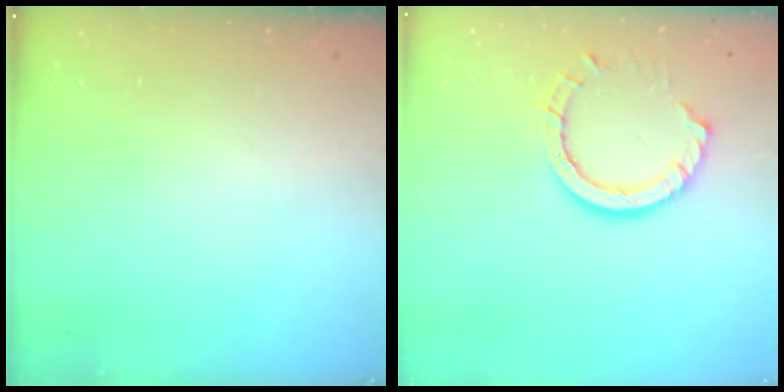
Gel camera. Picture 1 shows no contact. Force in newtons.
{"total": 9.4, "press": 9.3, "slide": 0.7}